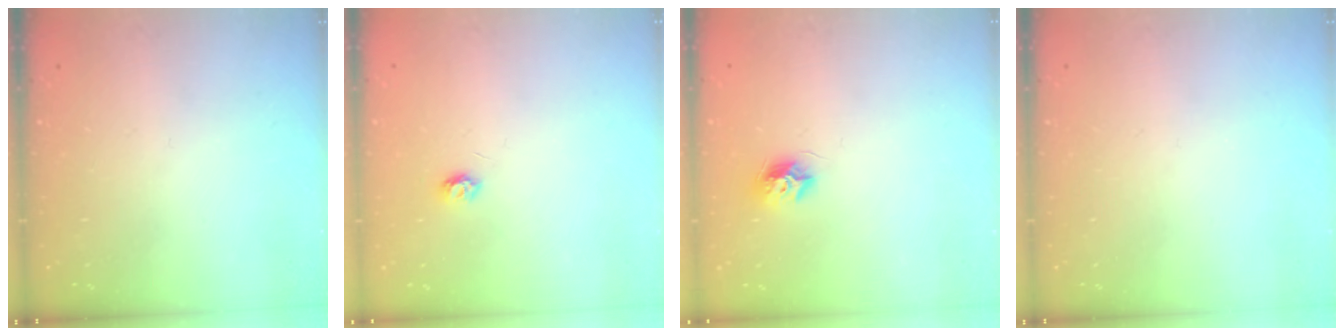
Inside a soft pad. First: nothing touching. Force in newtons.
{"total": 3.9, "press": 3.9, "slide": 0.5}
{"total": 7.9, "press": 7.9, "slide": 0.4}
{"total": 0.0}